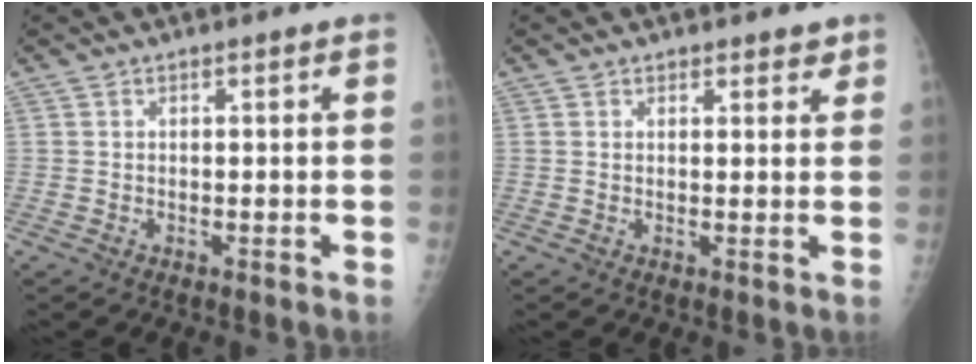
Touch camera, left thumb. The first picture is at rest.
{"total": 2.0, "force": [1.5, 1.2, 0.5], "torque": [0.015, -0.008, 0.015]}